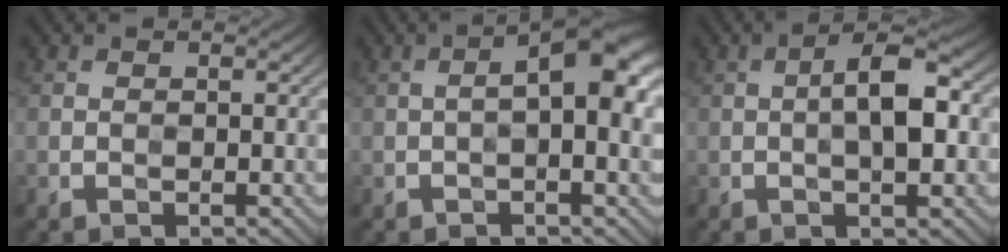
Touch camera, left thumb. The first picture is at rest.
{"total": 7.4, "force": [0.3, 2.2, 7.0], "torque": [-0.108, 0.020, -0.002]}
{"total": 6.9, "force": [0.1, 2.4, 6.5], "torque": [-0.104, 0.015, -0.007]}